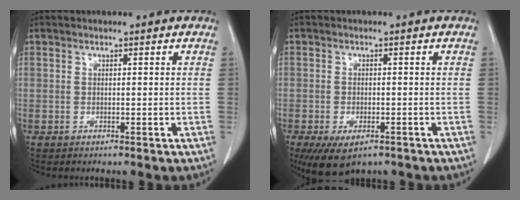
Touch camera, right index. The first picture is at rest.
{"total": 6.9, "force": [-4.4, 3.2, 4.3], "torque": [-0.072, -0.010, -0.066]}